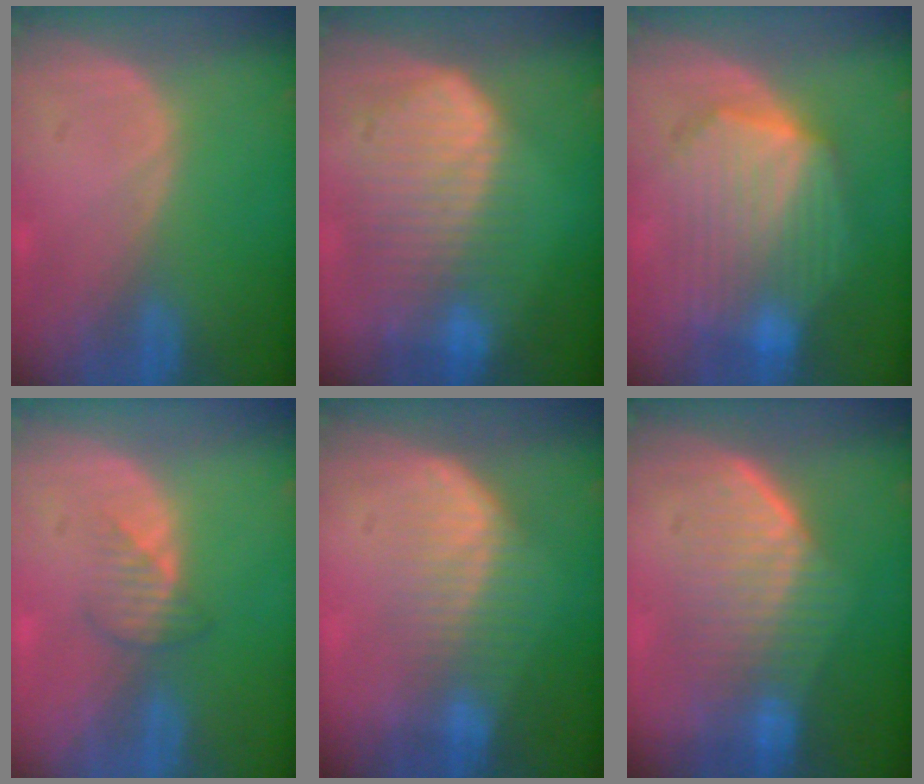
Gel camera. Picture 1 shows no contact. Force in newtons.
{"total": 10.3, "press": 8.8, "slide": 5.2}
{"total": 10.8, "press": 10.8, "slide": 0.8}
{"total": 2.5, "press": 2.5, "slide": 0.3}
{"total": 6.8, "press": 6.4, "slide": 2.3}
{"total": 7.5, "press": 7.5, "slide": 0.4}